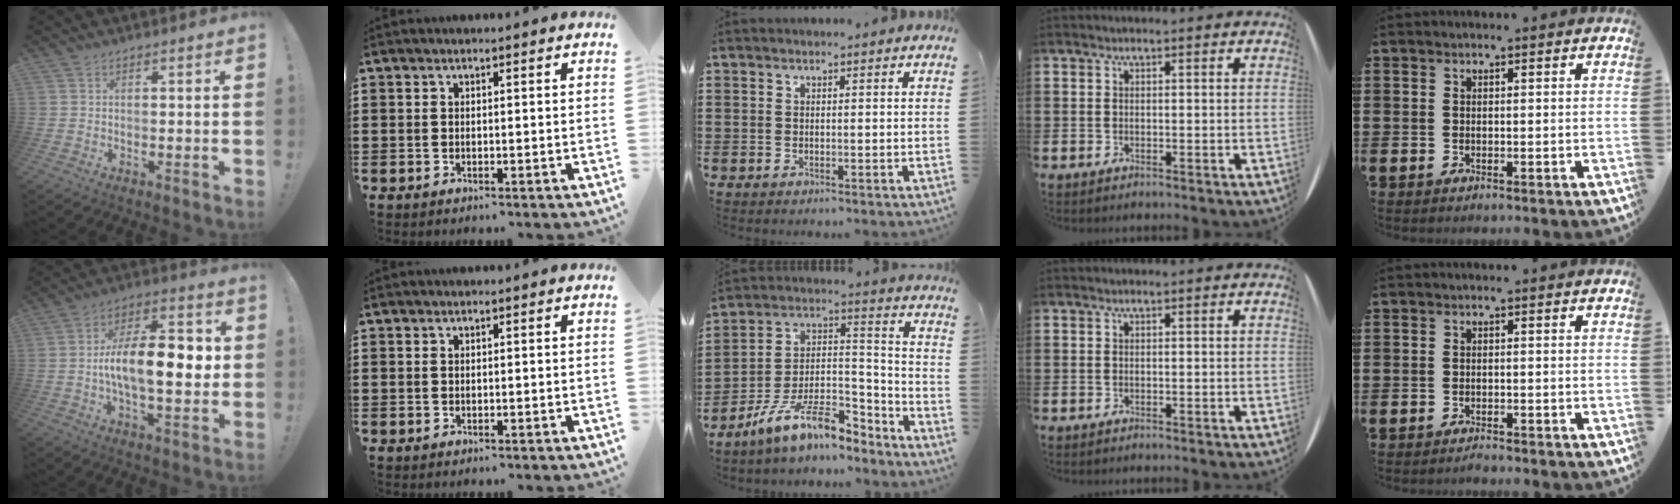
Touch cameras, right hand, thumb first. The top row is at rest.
{"thumb": {"total": 16.3, "force": [-0.9, 7.2, 14.5], "torque": [-0.233, 0.010, -0.022]}, "middle": {"total": 11.6, "force": [-9.4, 3.0, 6.1], "torque": [-0.114, 0.021, -0.184]}, "little": {"total": 0.7, "force": [-0.7, 0.0, 0.1], "torque": [-0.004, -0.003, -0.013]}}